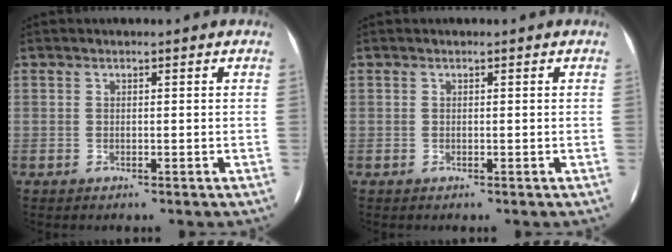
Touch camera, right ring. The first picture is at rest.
{"total": 0.0}